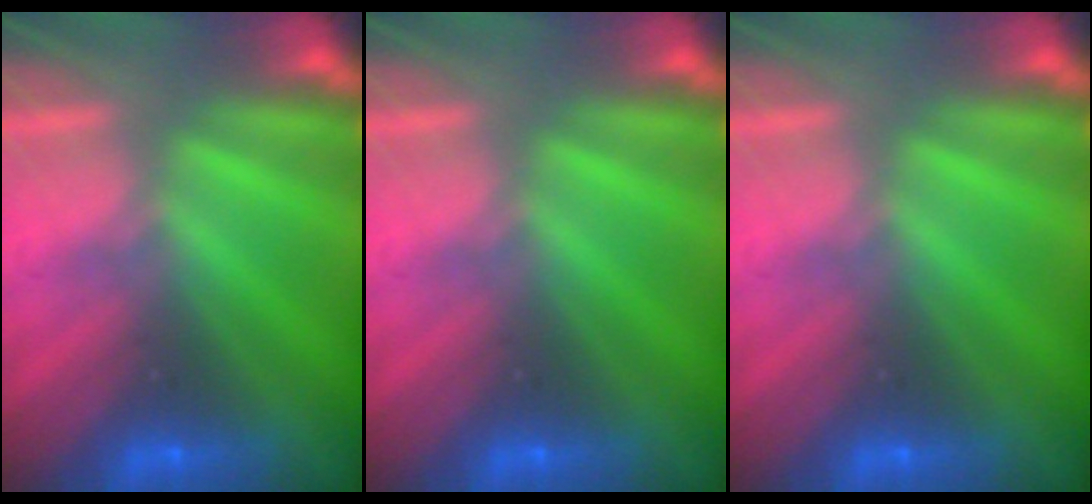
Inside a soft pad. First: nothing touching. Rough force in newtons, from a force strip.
{"total": 0.0}
{"total": 0.0}